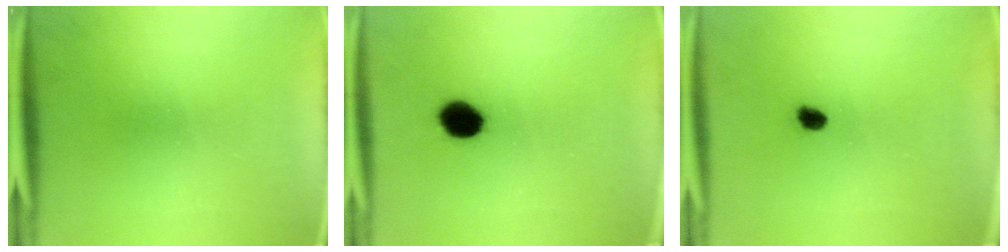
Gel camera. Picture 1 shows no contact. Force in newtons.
{"total": 6.8}
{"total": 3.0}